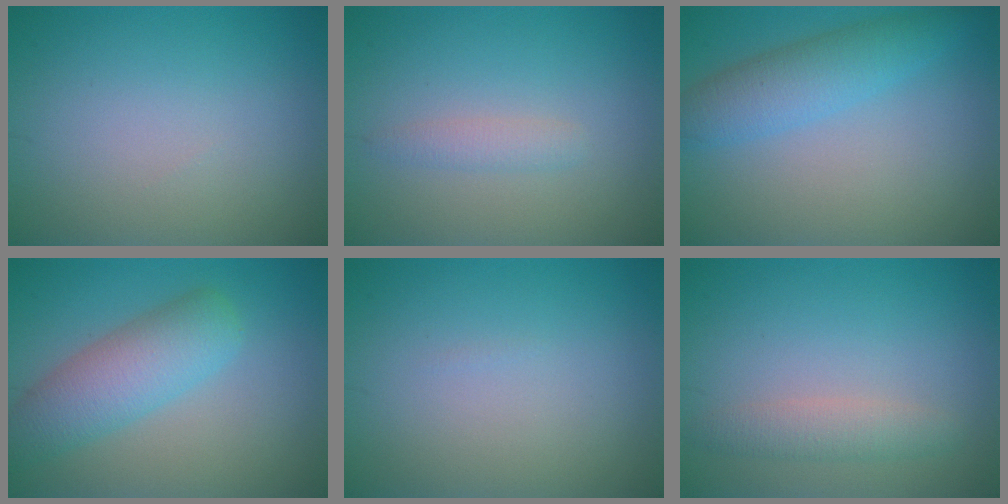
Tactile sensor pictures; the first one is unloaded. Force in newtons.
{"total": 1.4, "press": 1.4, "slide": 0.1}
{"total": 4.0, "press": 4.0, "slide": 0.1}
{"total": 5.3, "press": 5.3, "slide": 0.2}
{"total": 0.0}
{"total": 2.1, "press": 2.1, "slide": 0.0}